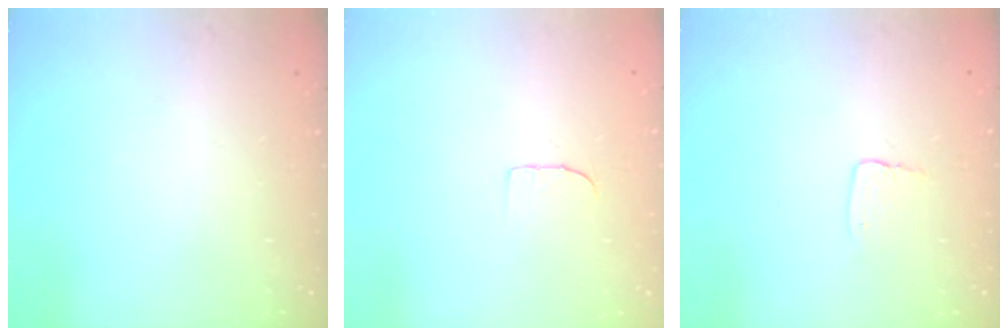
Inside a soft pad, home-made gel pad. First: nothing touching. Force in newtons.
{"total": 4.3, "press": 4.3, "slide": 0.3}
{"total": 3.6, "press": 3.6, "slide": 0.3}